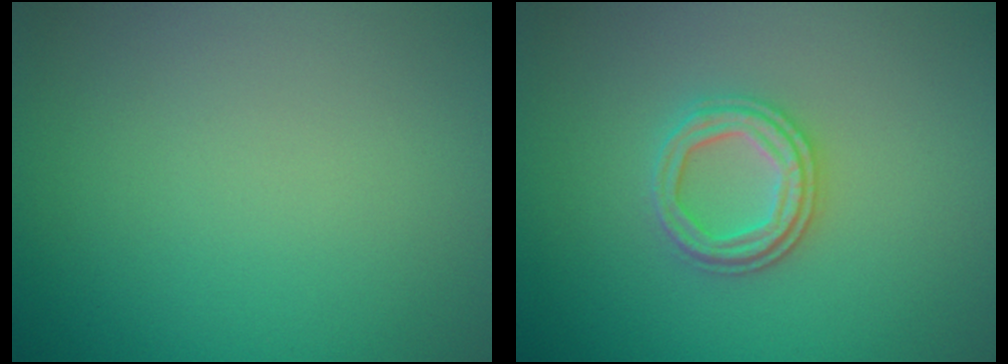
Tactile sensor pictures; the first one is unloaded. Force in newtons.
{"total": 3.1, "press": 2.8, "slide": 1.2}